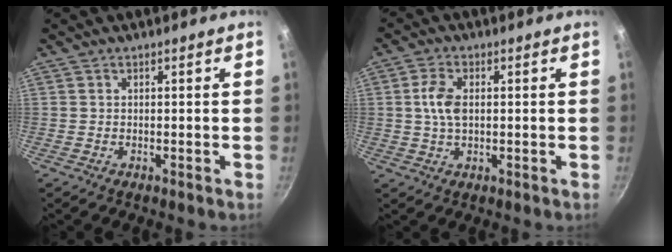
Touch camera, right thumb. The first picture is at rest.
{"total": 5.5, "force": [0.6, 3.2, 4.4], "torque": [-0.082, 0.007, 0.008]}